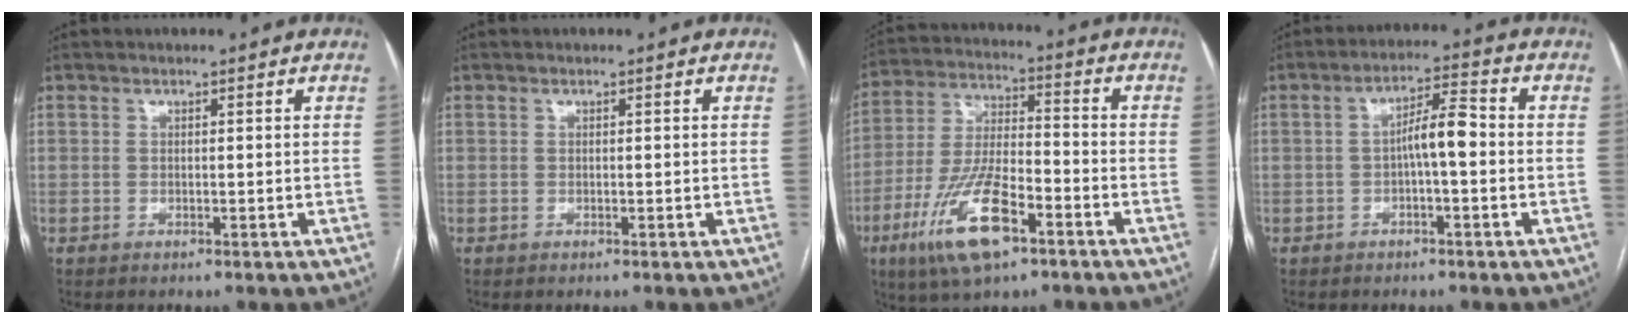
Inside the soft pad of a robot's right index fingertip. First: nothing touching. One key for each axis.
{"total": 0.0}
{"total": 14.3, "fx": -7.2, "fy": 4.2, "fz": 11.6, "tx": -0.240, "ty": -0.005, "tz": -0.128}
{"total": 5.6, "fx": -0.6, "fy": 1.1, "fz": 5.4, "tx": -0.090, "ty": 0.020, "tz": -0.010}